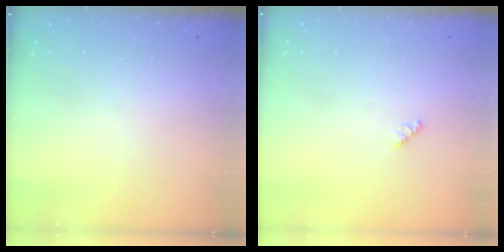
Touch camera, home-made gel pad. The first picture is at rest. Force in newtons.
{"total": 2.9, "press": 2.9, "slide": 0.3}